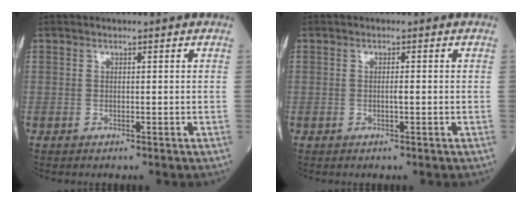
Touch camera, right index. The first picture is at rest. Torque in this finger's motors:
{"motor_torque": [-0.08, -0.02, -0.02, 0.00]}